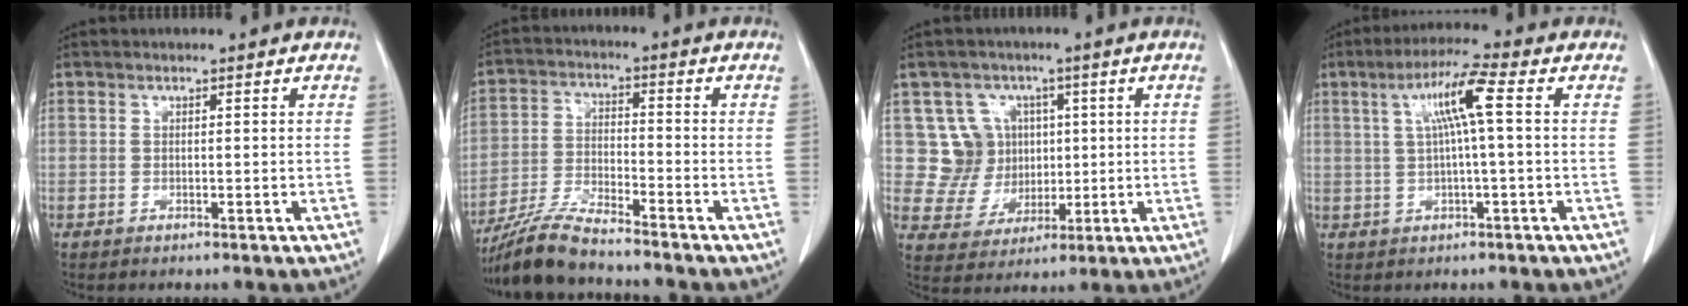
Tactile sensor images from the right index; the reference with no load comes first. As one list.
[{"total": 8.6, "force": [-7.8, 0.4, 3.7], "torque": [-0.074, -0.019, -0.150]}, {"total": 8.1, "force": [2.3, 7.7, 0.6], "torque": [-0.004, 0.027, 0.053]}, {"total": 7.4, "force": [1.7, -0.2, 7.1], "torque": [-0.130, 0.020, 0.033]}]